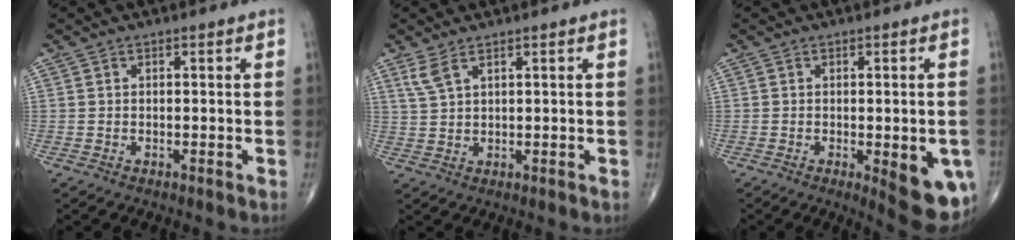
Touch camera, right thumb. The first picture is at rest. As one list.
[{"total": 3.2, "force": [2.1, 1.0, 2.2], "torque": [-0.054, 0.001, 0.052]}, {"total": 10.1, "force": [-2.9, 3.3, 9.1], "torque": [-0.097, -0.013, -0.027]}]